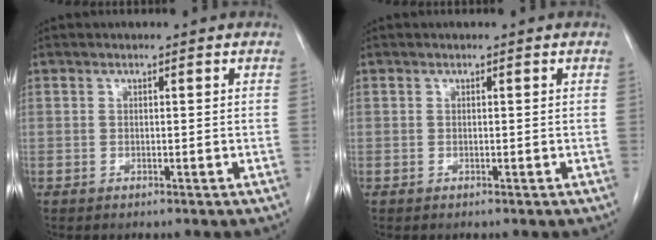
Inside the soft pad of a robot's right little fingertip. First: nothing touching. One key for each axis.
{"total": 0.0}